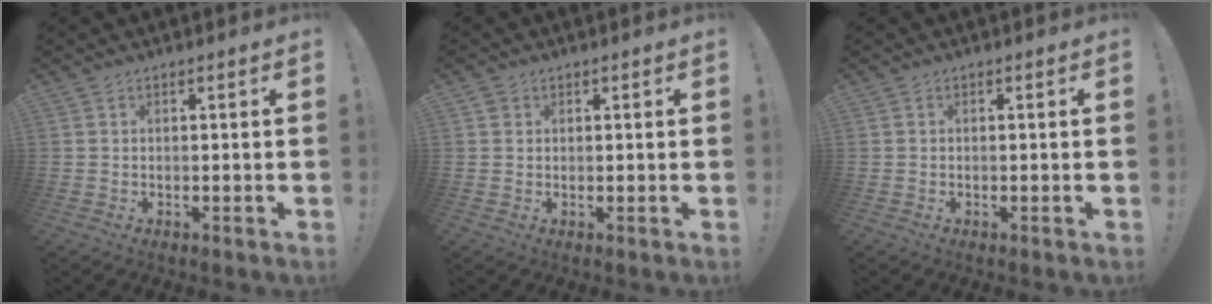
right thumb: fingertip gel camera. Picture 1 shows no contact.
{"total": 1.5, "force": [1.0, 1.1, 0.3], "torque": [-0.002, -0.001, 0.019]}
{"total": 0.0}